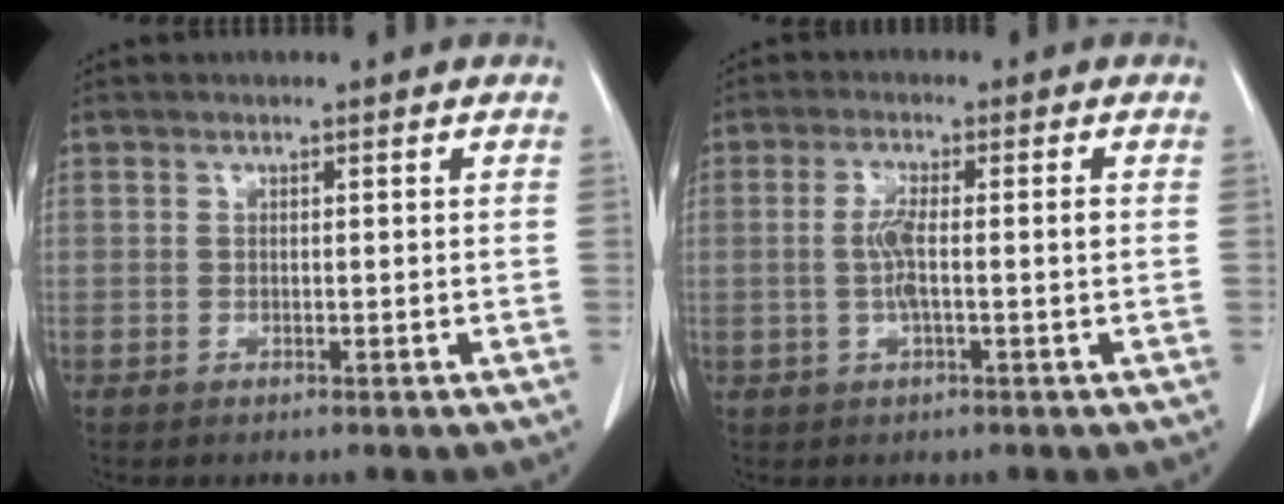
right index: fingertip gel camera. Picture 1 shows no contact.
{"total": 4.2, "force": [-0.4, 0.2, 4.2], "torque": [-0.088, 0.002, -0.008]}